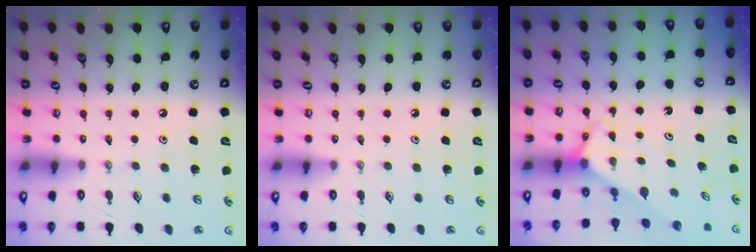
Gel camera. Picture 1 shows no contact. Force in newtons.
{"total": 0.0}
{"total": 2.6, "press": 2.6, "slide": 0.2}